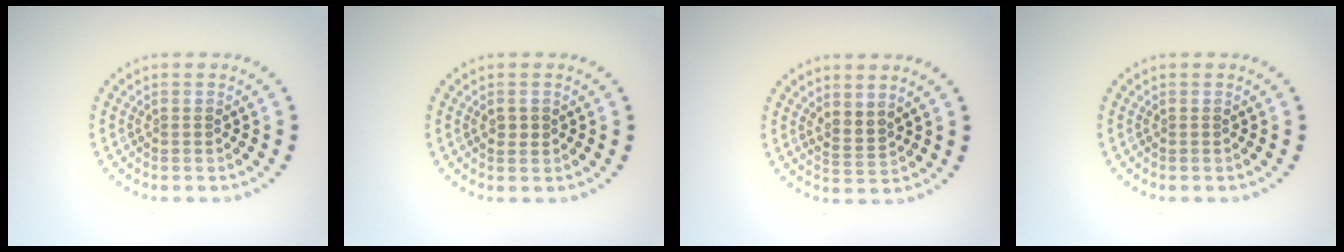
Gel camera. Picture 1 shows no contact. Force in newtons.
{"total": 1.1, "press": 1.1, "slide": 0.1}
{"total": 1.8, "press": 1.3, "slide": 1.3}
{"total": 0.0}